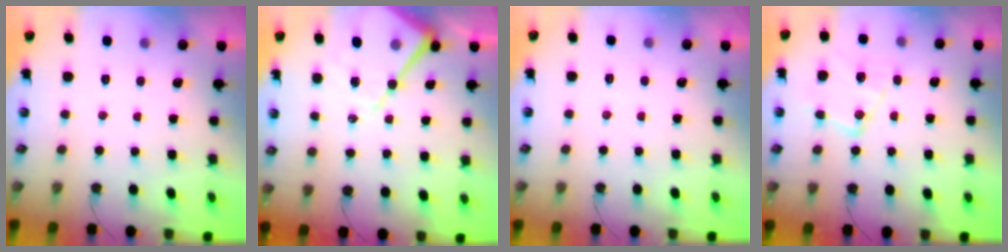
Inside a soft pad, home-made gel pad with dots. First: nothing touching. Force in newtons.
{"total": 15.5, "press": 15.4, "slide": 1.5}
{"total": 3.1, "press": 3.0, "slide": 0.5}
{"total": 13.4, "press": 13.4, "slide": 1.3}